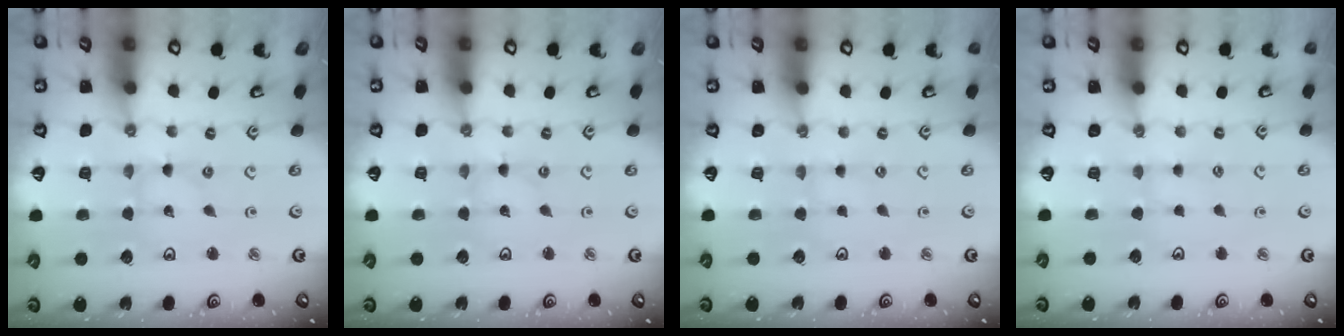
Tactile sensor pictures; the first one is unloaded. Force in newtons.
{"total": 0.0}
{"total": 0.0}
{"total": 1.5, "press": 1.5, "slide": 0.3}